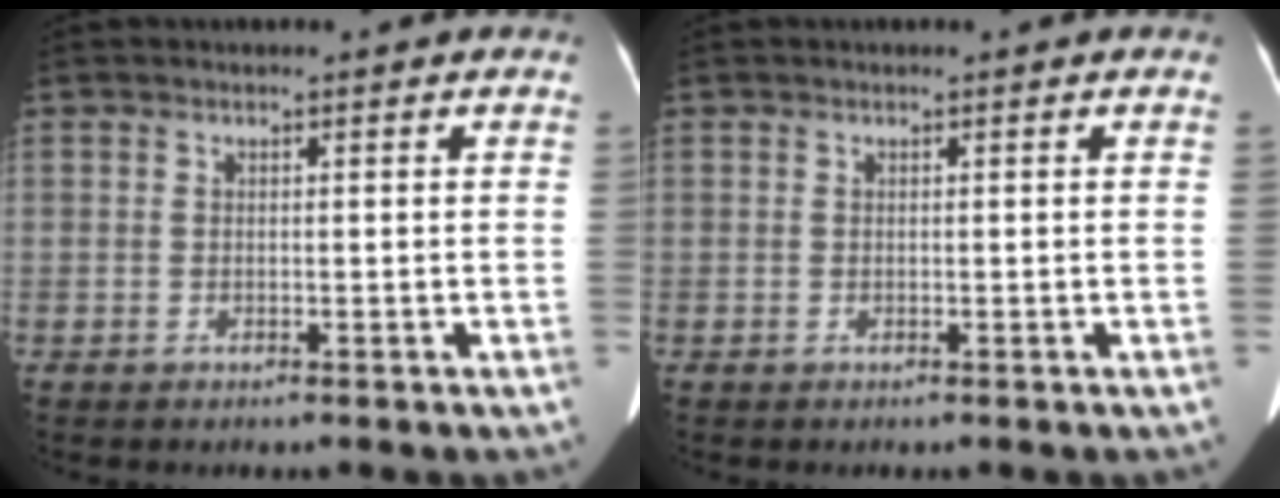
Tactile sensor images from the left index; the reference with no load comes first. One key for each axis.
{"total": 0.0}